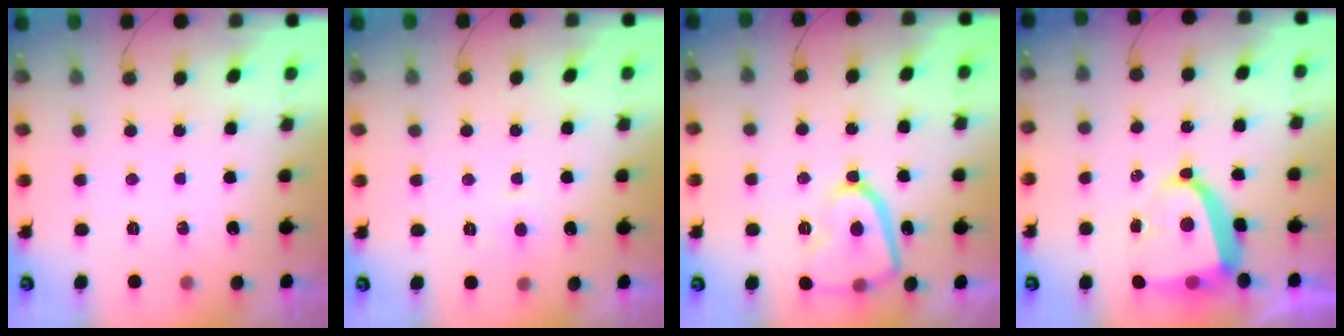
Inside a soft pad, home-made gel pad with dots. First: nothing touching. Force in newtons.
{"total": 3.3, "press": 3.3, "slide": 0.3}
{"total": 13.7, "press": 13.6, "slide": 1.4}
{"total": 10.3, "press": 10.2, "slide": 1.6}